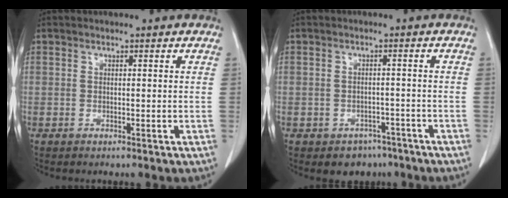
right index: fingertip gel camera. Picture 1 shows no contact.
{"total": 4.3, "force": [-3.1, 2.8, 0.8], "torque": [-0.003, 0.010, -0.036]}